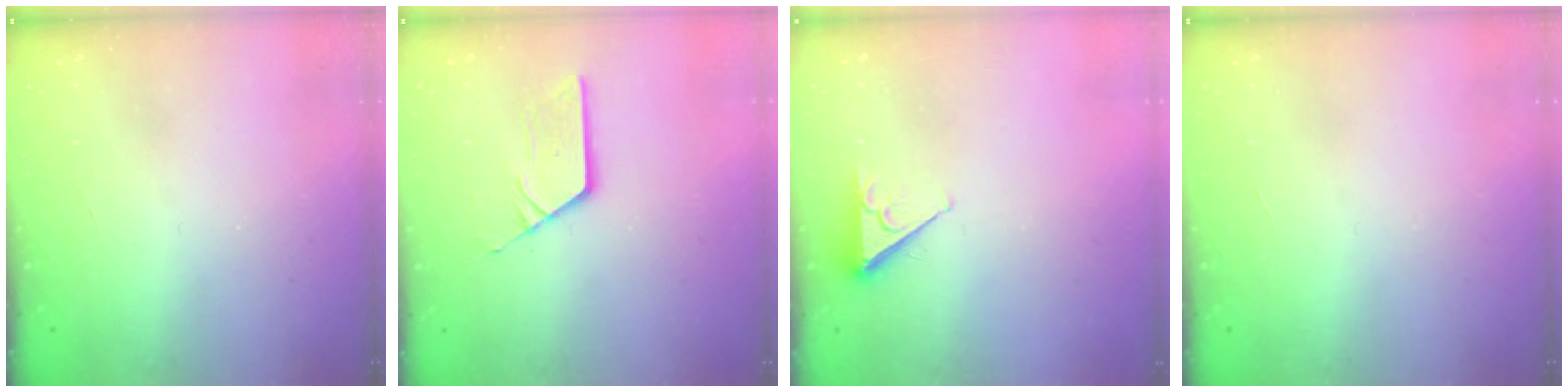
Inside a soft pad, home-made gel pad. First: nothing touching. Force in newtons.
{"total": 4.8, "press": 4.7, "slide": 0.2}
{"total": 3.9, "press": 3.8, "slide": 0.6}
{"total": 0.0}